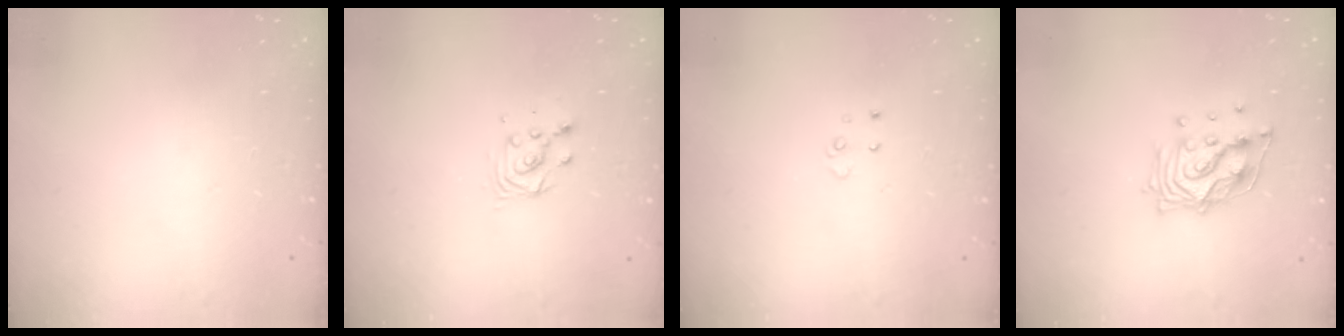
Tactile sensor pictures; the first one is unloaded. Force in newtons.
{"total": 4.0, "press": 4.0, "slide": 0.2}
{"total": 3.9, "press": 3.9, "slide": 0.3}
{"total": 12.9, "press": 12.8, "slide": 1.2}